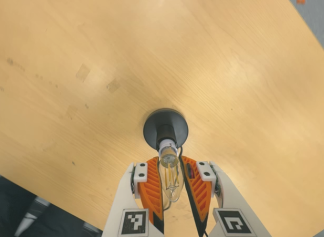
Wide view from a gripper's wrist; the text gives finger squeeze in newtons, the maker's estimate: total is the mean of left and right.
{"total": 14.0, "left": 14.1, "right": 13.9}